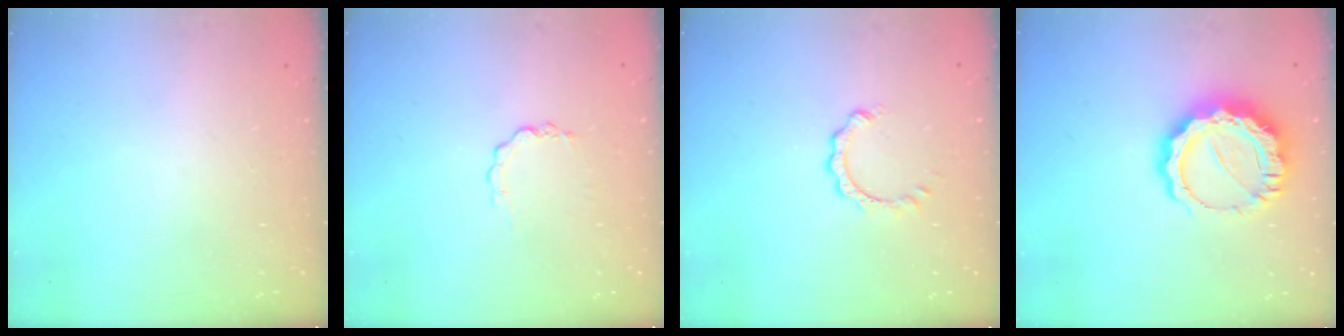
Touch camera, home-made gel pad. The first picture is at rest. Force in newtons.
{"total": 2.9, "press": 2.9, "slide": 0.2}
{"total": 1.9, "press": 1.9, "slide": 0.2}
{"total": 14.7, "press": 14.7, "slide": 1.3}